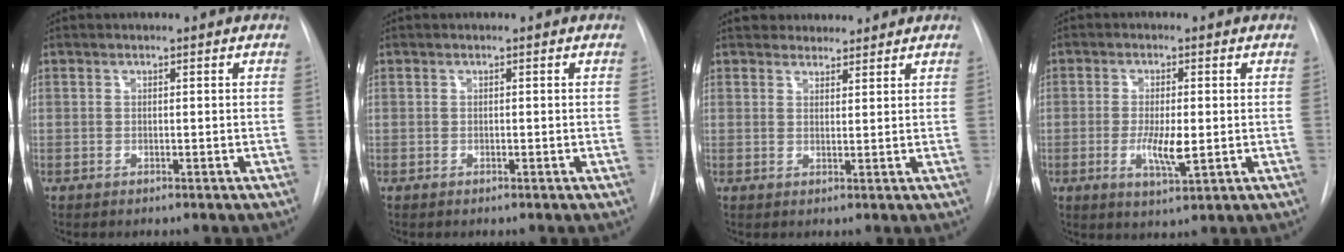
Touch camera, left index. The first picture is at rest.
{"total": 0.7, "force": [-0.7, -0.1, -0.1], "torque": [0.001, -0.006, -0.012]}
{"total": 3.8, "force": [3.5, 1.5, 0.1], "torque": [0.007, 0.013, 0.051]}
{"total": 5.3, "force": [-1.4, 1.2, 5.0], "torque": [-0.096, -0.016, -0.021]}